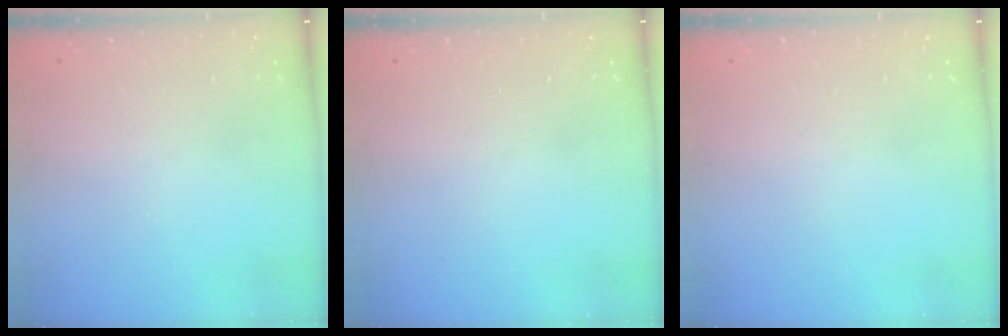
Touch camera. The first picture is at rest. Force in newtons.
{"total": 0.0}
{"total": 0.0}